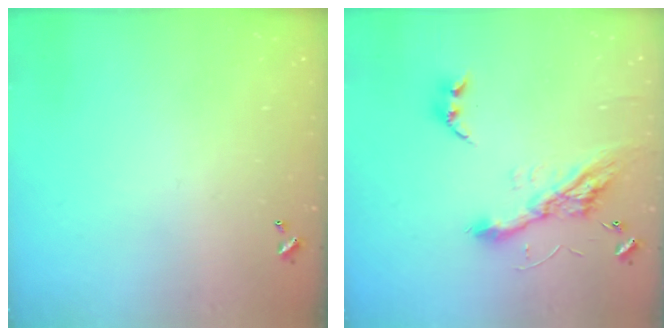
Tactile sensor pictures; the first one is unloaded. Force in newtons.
{"total": 13.4, "press": 13.3, "slide": 0.8}